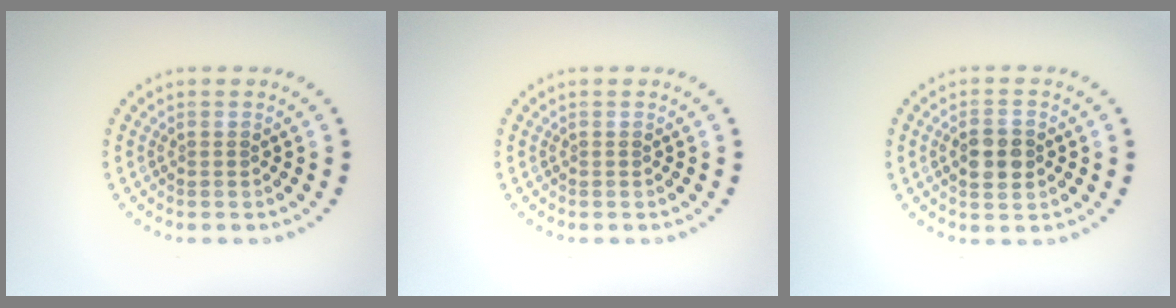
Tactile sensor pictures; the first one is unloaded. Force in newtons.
{"total": 0.0}
{"total": 3.0, "press": 3.0, "slide": 0.2}